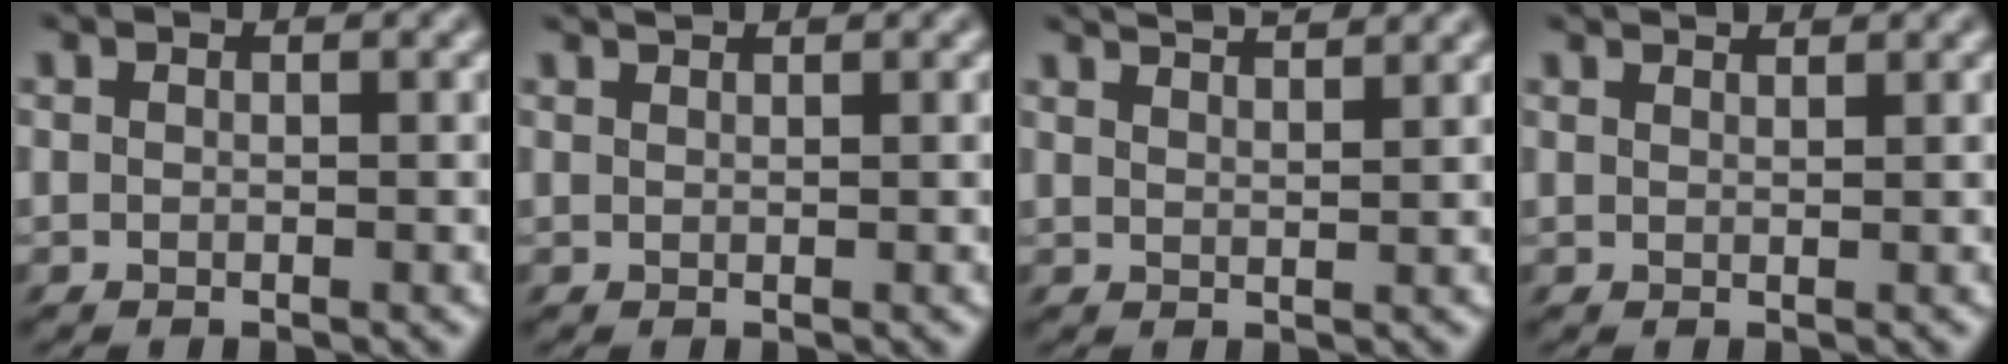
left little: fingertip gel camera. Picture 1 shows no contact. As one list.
[{"total": 1.1, "force": [1.1, -0.3, 0.1], "torque": [-0.006, 0.008, 0.024]}, {"total": 4.9, "force": [4.5, 0.3, 2.0], "torque": [-0.045, 0.025, 0.054]}, {"total": 2.1, "force": [2.0, -0.2, 0.5], "torque": [-0.013, 0.015, 0.026]}]